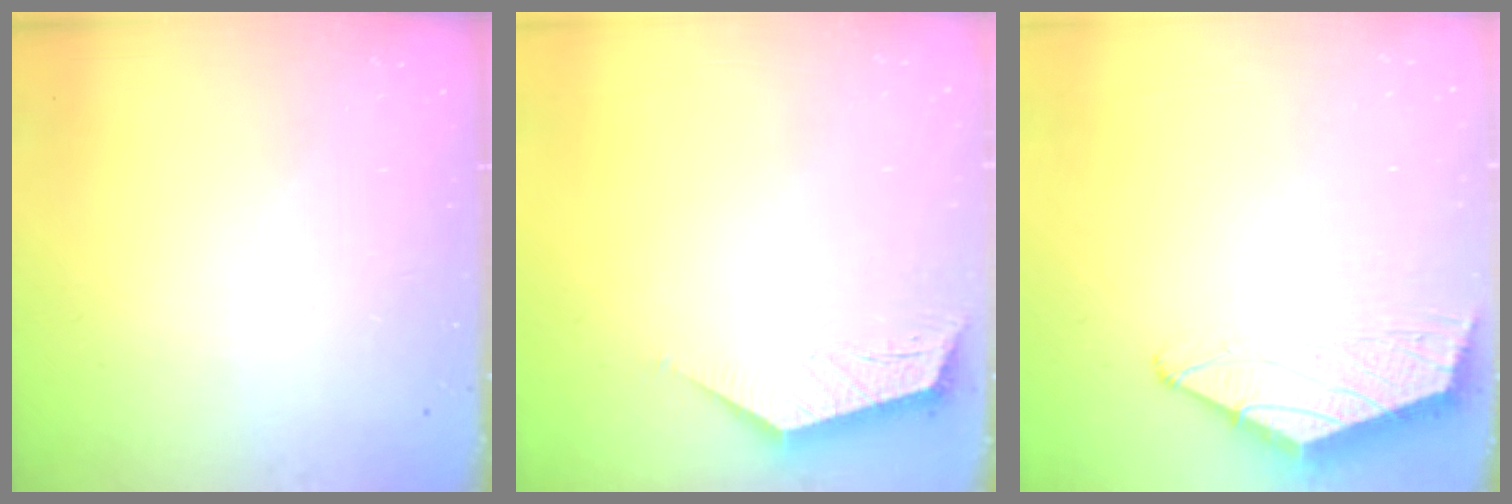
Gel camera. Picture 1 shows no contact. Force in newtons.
{"total": 2.0, "press": 2.0, "slide": 0.4}
{"total": 1.4, "press": 1.3, "slide": 0.5}